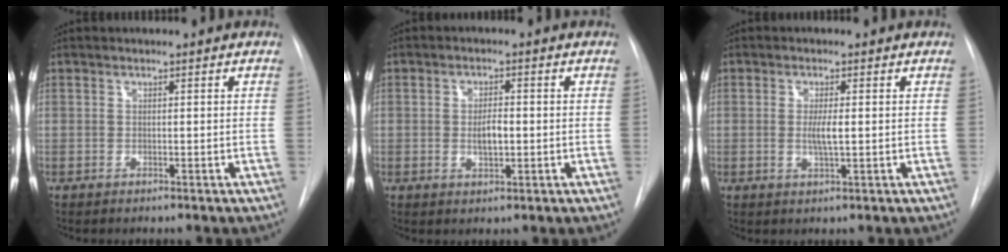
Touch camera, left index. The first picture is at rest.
{"total": 3.3, "force": [-0.3, 1.2, 3.1], "torque": [-0.052, -0.002, -0.004]}
{"total": 2.8, "force": [0.0, 0.3, 2.8], "torque": [-0.055, -0.006, -0.001]}